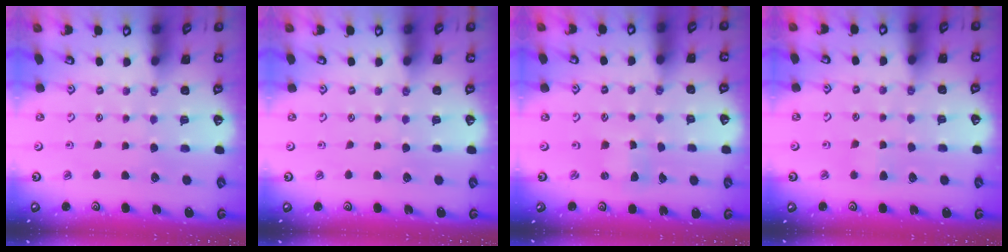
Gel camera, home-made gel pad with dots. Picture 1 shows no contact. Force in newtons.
{"total": 0.0}
{"total": 2.0, "press": 2.0, "slide": 0.1}
{"total": 2.5, "press": 2.4, "slide": 0.7}